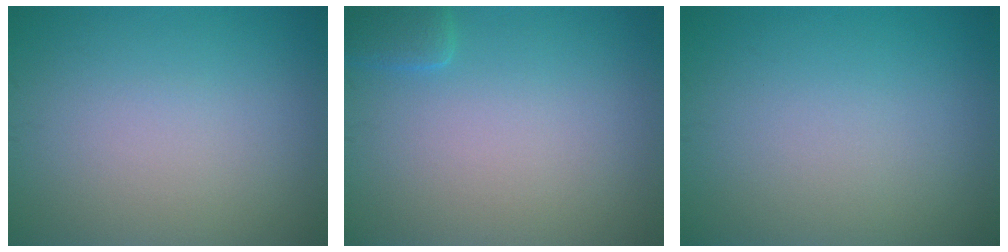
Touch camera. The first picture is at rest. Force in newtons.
{"total": 1.4, "press": 1.4, "slide": 0.1}
{"total": 0.0}